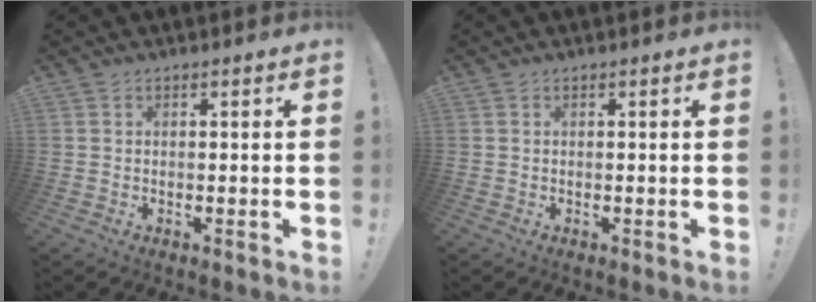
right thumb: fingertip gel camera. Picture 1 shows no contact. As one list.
[{"total": 0.0}]